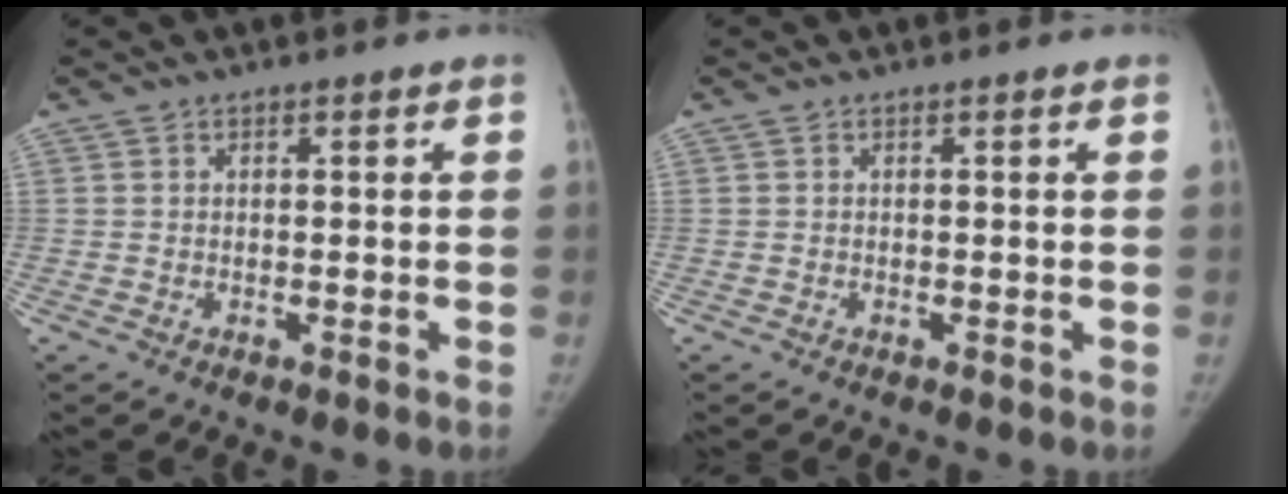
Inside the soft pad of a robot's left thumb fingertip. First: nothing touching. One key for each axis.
{"total": 0.0}